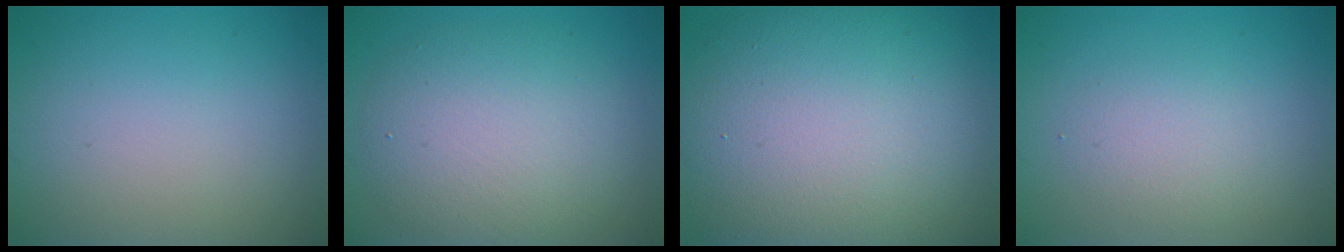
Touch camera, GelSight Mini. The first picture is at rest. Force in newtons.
{"total": 6.7, "press": 6.7, "slide": 0.8}
{"total": 15.2, "press": 15.2, "slide": 0.5}
{"total": 2.0, "press": 2.0, "slide": 0.2}